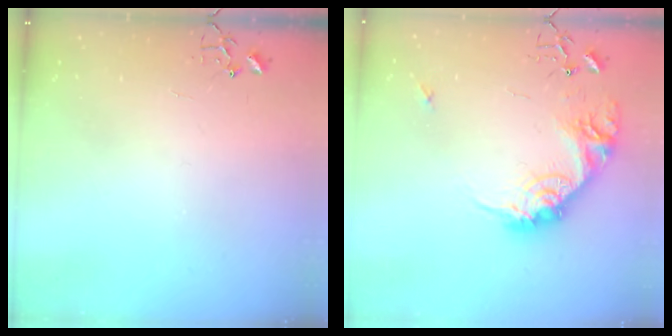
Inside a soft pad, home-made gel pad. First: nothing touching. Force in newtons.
{"total": 16.9, "press": 16.9, "slide": 1.0}